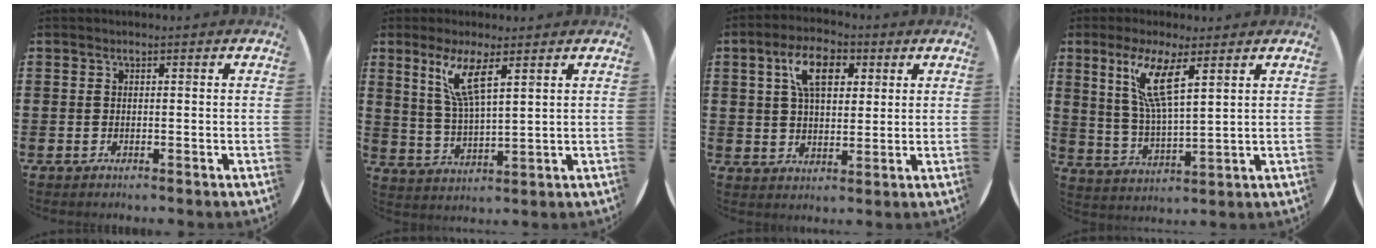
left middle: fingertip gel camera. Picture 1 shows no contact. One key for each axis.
{"total": 6.4, "fx": 4.1, "fy": 0.9, "fz": 4.8, "tx": -0.106, "ty": -0.005, "tz": 0.070}
{"total": 7.8, "fx": 3.7, "fy": 4.0, "fz": 5.5, "tx": -0.106, "ty": 0.011, "tz": 0.062}
{"total": 7.7, "fx": 4.7, "fy": 1.3, "fz": 6.0, "tx": -0.132, "ty": -0.008, "tz": 0.081}